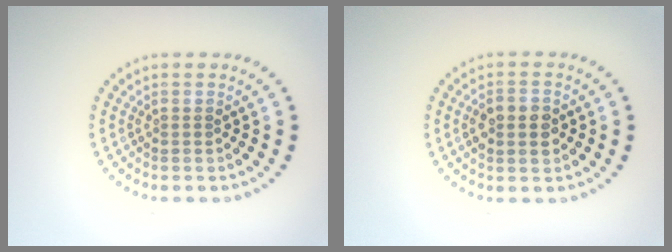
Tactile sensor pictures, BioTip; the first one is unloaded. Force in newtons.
{"total": 3.0, "press": 3.0, "slide": 0.0}